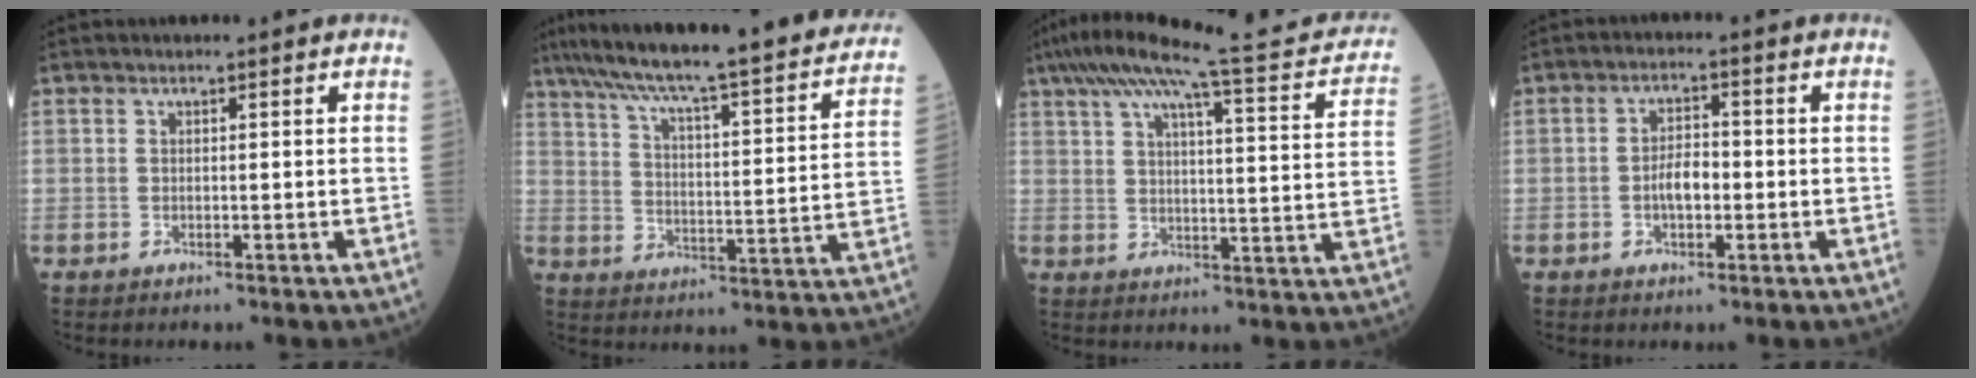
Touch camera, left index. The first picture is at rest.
{"total": 32.3, "force": [27.5, 2.9, 16.6], "torque": [-0.265, -0.038, 0.355]}
{"total": 23.2, "force": [19.2, 2.0, 12.8], "torque": [-0.195, 0.010, 0.234]}
{"total": 4.0, "force": [-0.9, 1.9, 3.4], "torque": [-0.068, 0.010, -0.018]}